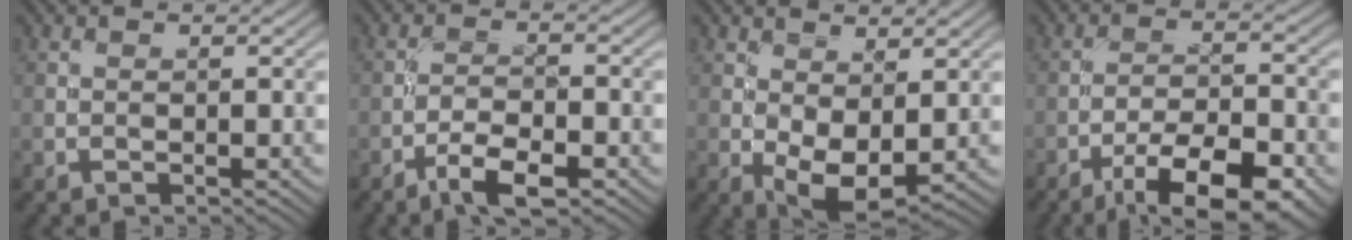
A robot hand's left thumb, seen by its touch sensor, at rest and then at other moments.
{"total": 5.2, "force": [-3.3, 1.5, 3.7], "torque": [-0.068, 0.004, -0.064]}
{"total": 5.4, "force": [-0.1, 3.0, 4.5], "torque": [-0.095, -0.007, 0.002]}
{"total": 12.0, "force": [-7.5, 4.1, 8.4], "torque": [-0.139, -0.012, -0.117]}